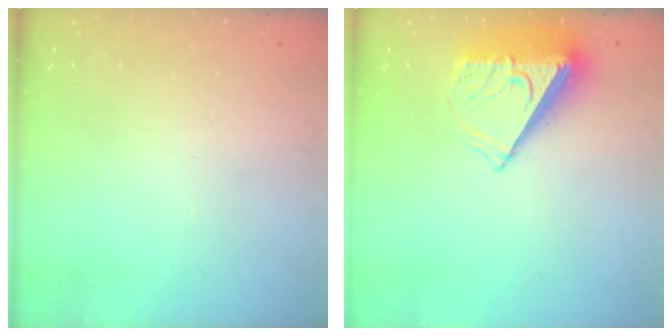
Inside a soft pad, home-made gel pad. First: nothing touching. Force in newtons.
{"total": 8.8, "press": 8.8, "slide": 0.5}